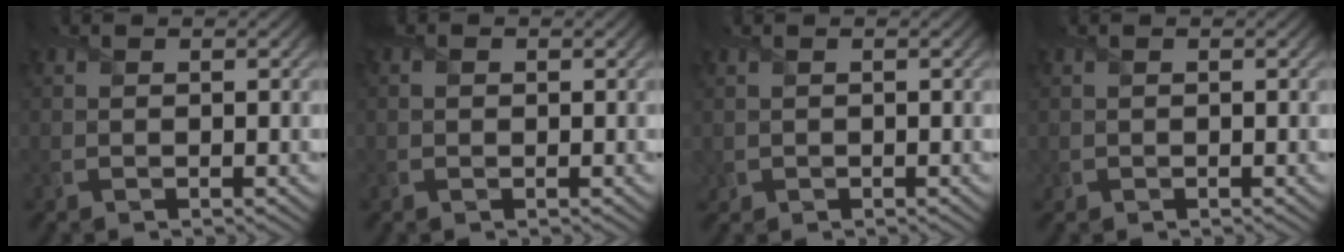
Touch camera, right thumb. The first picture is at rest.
{"total": 0.7, "force": [0.1, 0.6, 0.4], "torque": [-0.008, 0.000, 0.000]}
{"total": 1.0, "force": [0.0, 1.0, 0.0], "torque": [-0.001, -0.007, -0.001]}
{"total": 0.7, "force": [-0.2, 0.7, 0.0], "torque": [0.002, -0.006, -0.006]}